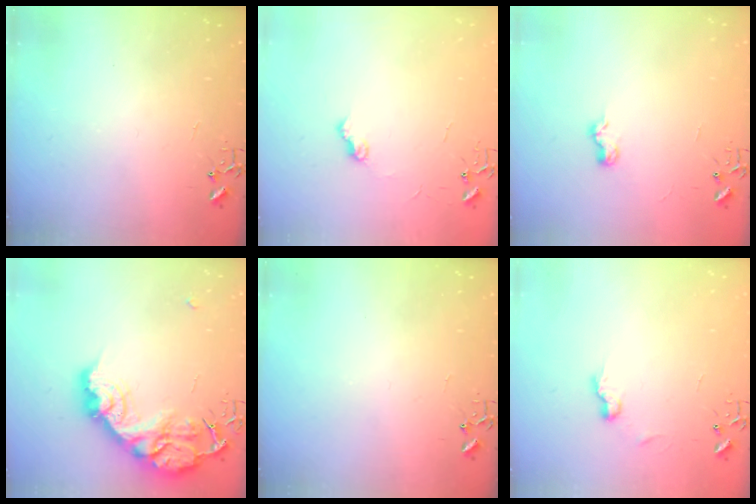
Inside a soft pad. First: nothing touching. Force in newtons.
{"total": 6.4, "press": 6.4, "slide": 0.8}
{"total": 6.3, "press": 6.3, "slide": 0.8}
{"total": 25.5, "press": 25.4, "slide": 2.1}
{"total": 0.0}
{"total": 6.7, "press": 6.7, "slide": 0.4}